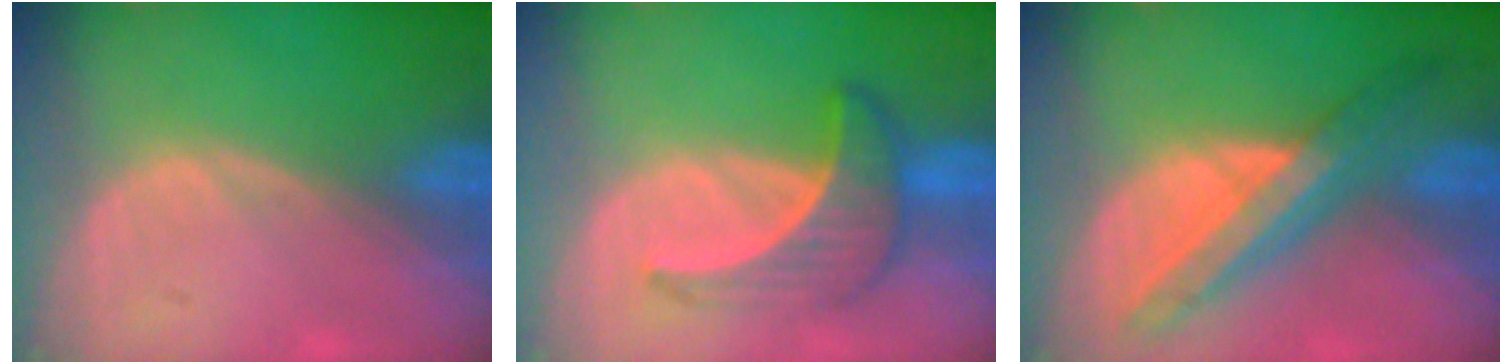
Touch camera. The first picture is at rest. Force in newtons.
{"total": 6.5, "press": 6.3, "slide": 1.7}
{"total": 8.7, "press": 7.4, "slide": 4.5}